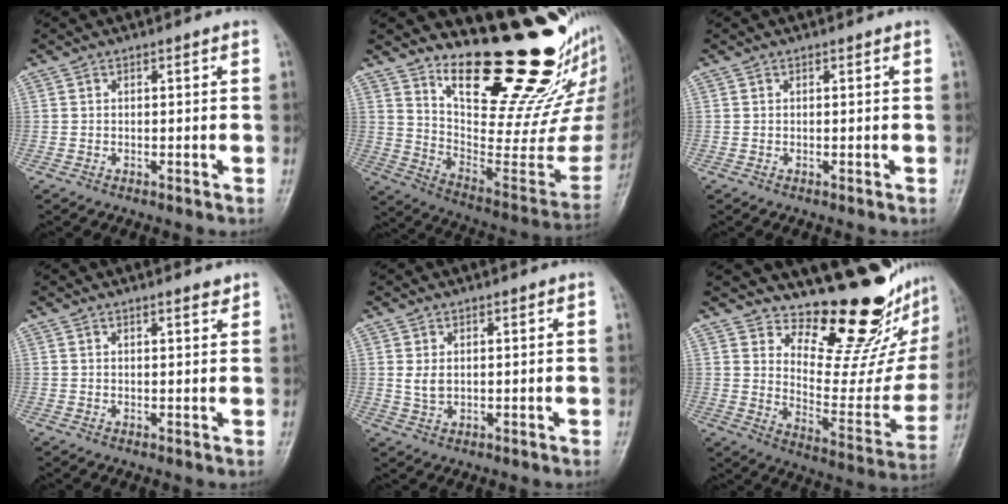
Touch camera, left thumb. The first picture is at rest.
{"total": 25.6, "force": [19.9, 7.5, 14.4], "torque": [-0.162, -0.165, 0.304]}
{"total": 0.0}
{"total": 1.8, "force": [1.5, 0.4, 0.9], "torque": [-0.008, -0.010, 0.021]}
{"total": 2.5, "force": [0.9, 1.6, 1.7], "torque": [-0.025, -0.007, 0.022]}
{"total": 21.0, "force": [16.5, 7.3, 10.7], "torque": [-0.092, -0.147, 0.236]}